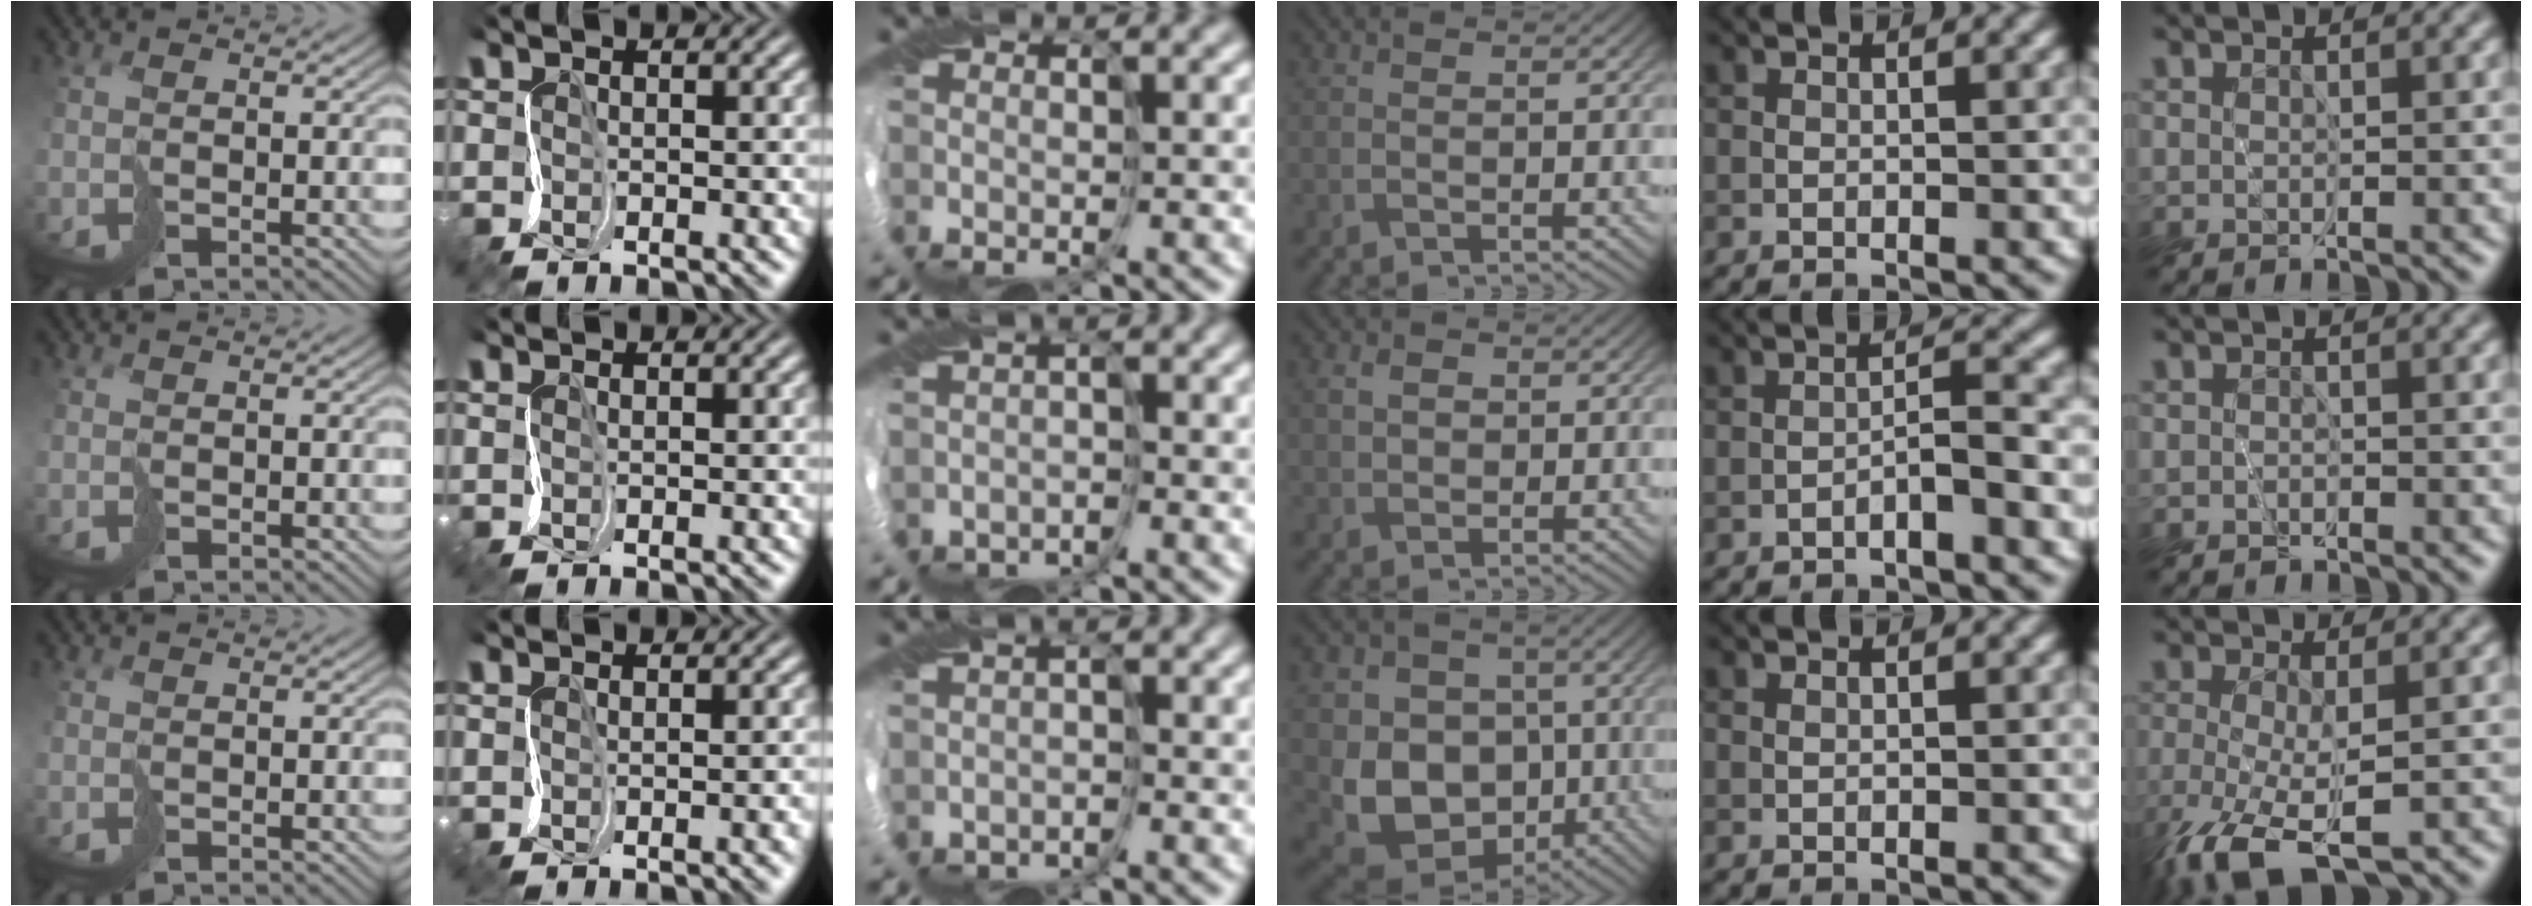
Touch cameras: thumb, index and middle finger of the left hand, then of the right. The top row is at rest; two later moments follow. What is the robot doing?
{"motion": "cut", "object": "bubble wrap"}